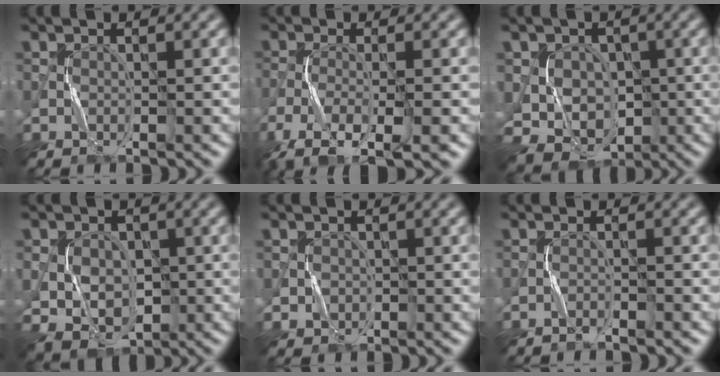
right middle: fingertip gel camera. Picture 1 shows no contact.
{"total": 6.6, "force": [-4.3, 1.5, 4.8], "torque": [-0.093, -0.016, -0.078]}
{"total": 6.4, "force": [-0.6, 5.8, 2.5], "torque": [-0.045, 0.008, -0.026]}
{"total": 5.9, "force": [-0.7, 4.9, 3.3], "torque": [-0.055, 0.002, -0.024]}
{"total": 1.6, "force": [-0.3, 1.5, 0.0], "torque": [0.011, 0.005, -0.006]}
{"total": 0.8, "force": [-0.7, -0.3, 0.1], "torque": [-0.003, 0.004, -0.012]}